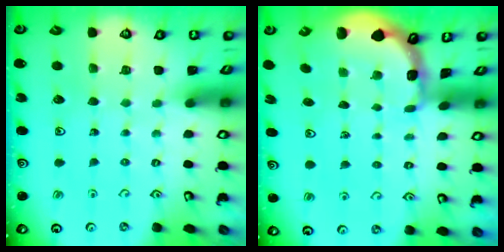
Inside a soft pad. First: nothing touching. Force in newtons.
{"total": 1.0, "press": 1.0, "slide": 0.2}